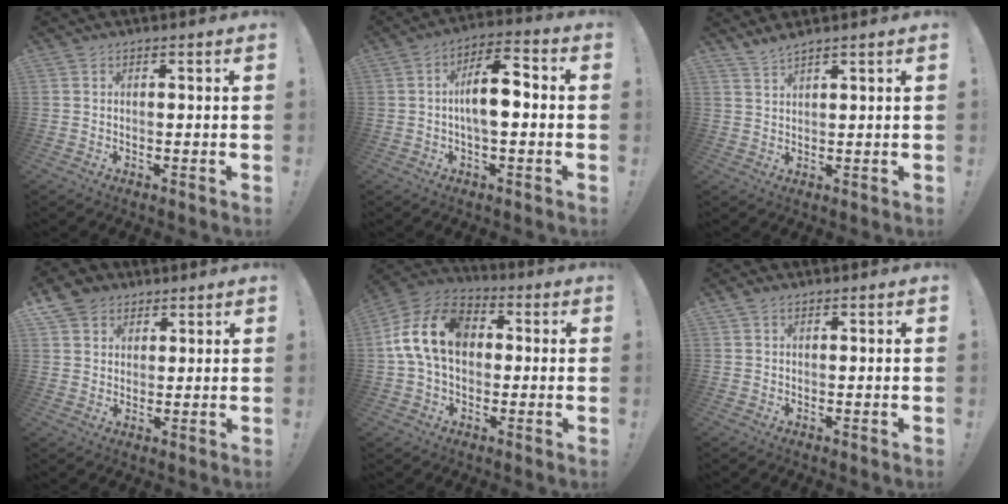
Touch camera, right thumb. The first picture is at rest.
{"total": 10.4, "force": [-0.5, 4.2, 9.6], "torque": [-0.148, 0.008, -0.012]}
{"total": 2.5, "force": [2.3, -0.2, 1.0], "torque": [-0.031, -0.011, 0.043]}
{"total": 6.9, "force": [4.1, 5.3, 1.3], "torque": [-0.023, -0.023, 0.083]}
{"total": 16.4, "force": [2.1, 11.6, 11.4], "torque": [-0.214, 0.020, 0.041]}
{"total": 0.9, "force": [0.5, 0.5, 0.4], "torque": [-0.009, 0.001, 0.009]}